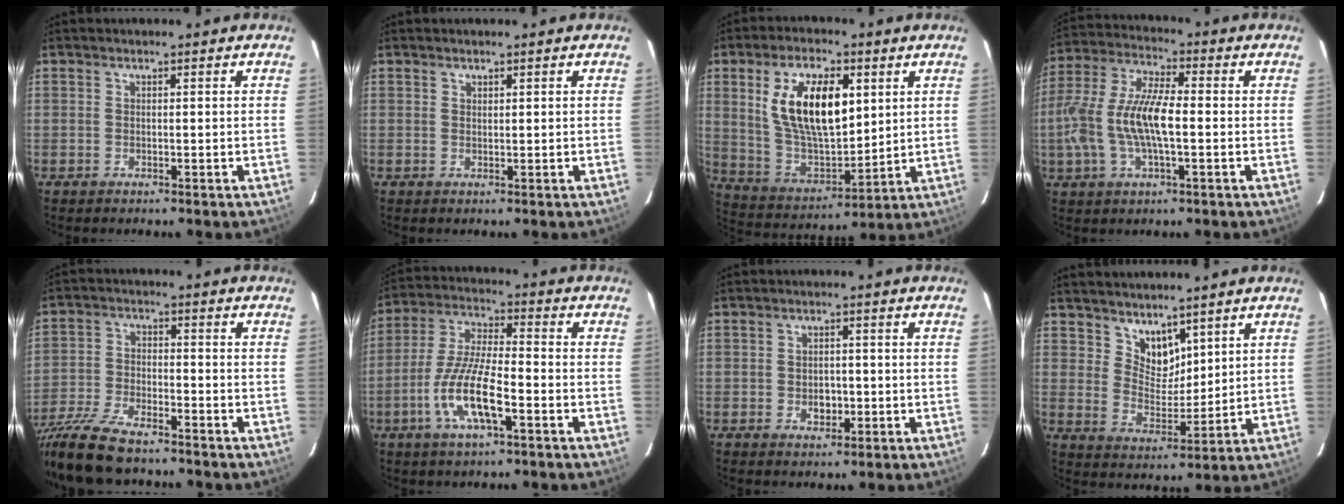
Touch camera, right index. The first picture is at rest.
{"total": 0.6, "force": [0.5, 0.3, 0.1], "torque": [-0.002, 0.001, 0.010]}
{"total": 17.3, "force": [5.3, 8.2, 14.3], "torque": [-0.265, 0.005, 0.112]}
{"total": 13.9, "force": [-2.0, 4.8, 12.9], "torque": [-0.270, 0.005, -0.040]}
{"total": 16.1, "force": [-13.5, 4.1, 7.8], "torque": [-0.185, -0.035, -0.247]}
{"total": 12.6, "force": [-5.1, 3.2, 11.0], "torque": [-0.233, -0.005, -0.098]}
{"total": 3.5, "force": [-0.9, 2.7, 2.0], "torque": [-0.035, 0.004, -0.009]}
{"total": 6.8, "force": [5.1, 3.8, 2.2], "torque": [-0.028, -0.002, 0.100]}